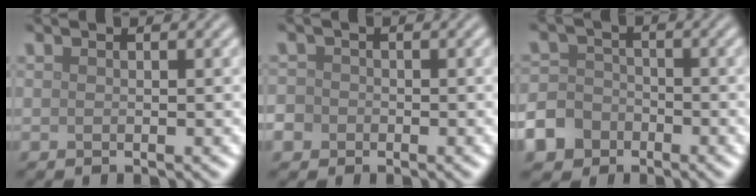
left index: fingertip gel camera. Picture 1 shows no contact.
{"total": 3.0, "force": [-1.4, 2.6, 0.8], "torque": [-0.006, 0.001, -0.035]}
{"total": 6.2, "force": [-3.8, 4.7, 1.4], "torque": [-0.023, -0.016, -0.080]}